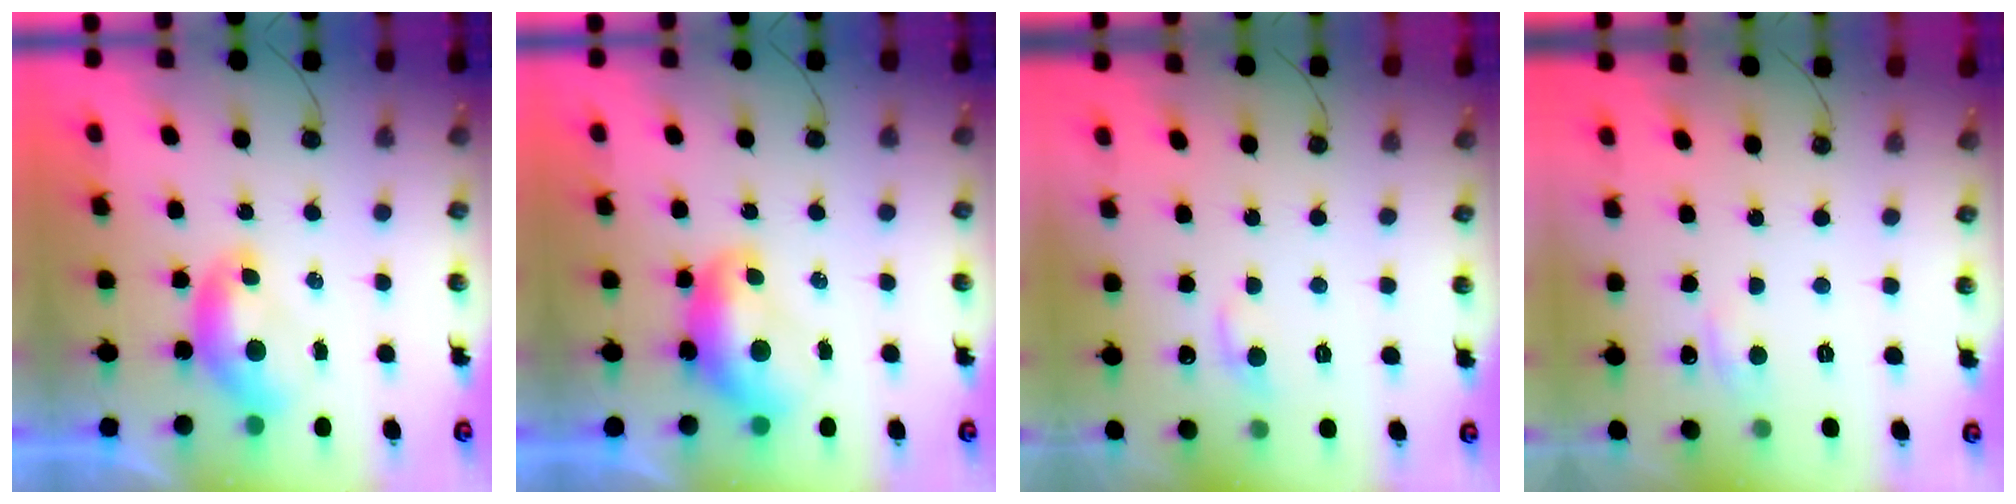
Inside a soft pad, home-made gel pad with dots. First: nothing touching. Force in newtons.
{"total": 1.6, "press": 1.6, "slide": 0.4}
{"total": 1.2, "press": 1.0, "slide": 0.6}
{"total": 0.9, "press": 0.7, "slide": 0.5}